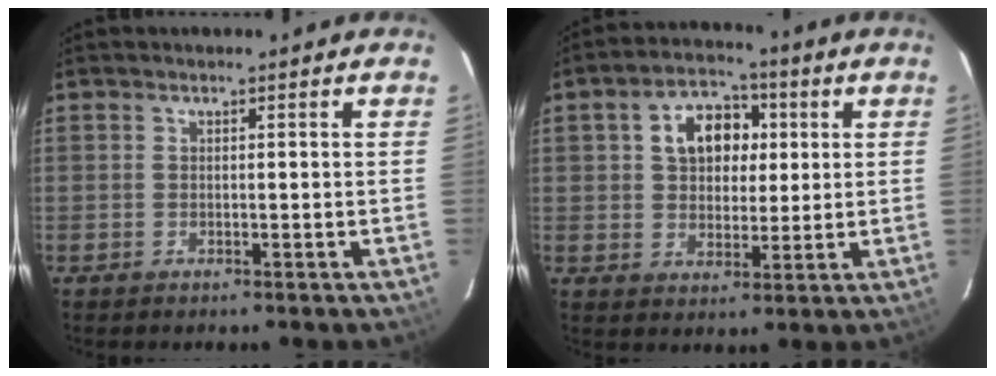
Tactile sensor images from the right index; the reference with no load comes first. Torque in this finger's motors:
{"motor_torque": [0.56, 0.33, 0.20, 0.09]}